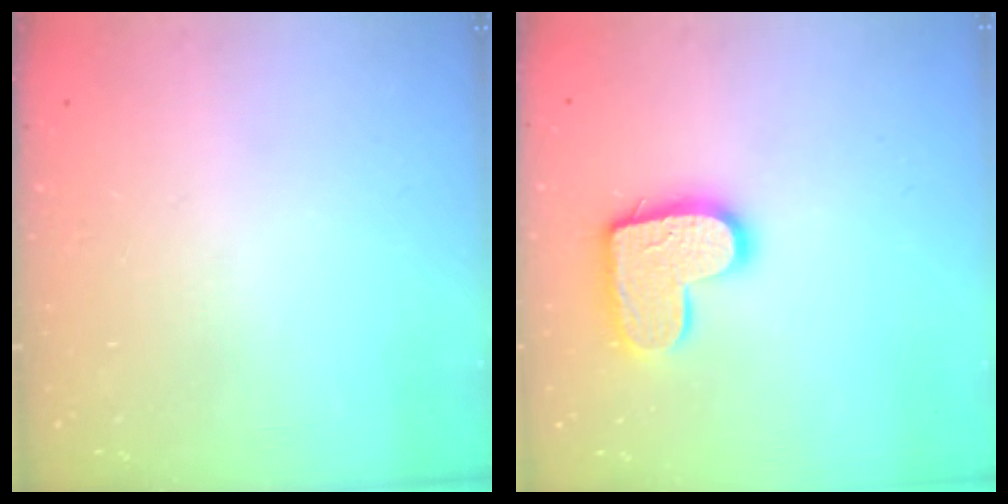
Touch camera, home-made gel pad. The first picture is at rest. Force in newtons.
{"total": 14.2, "press": 14.2, "slide": 0.8}